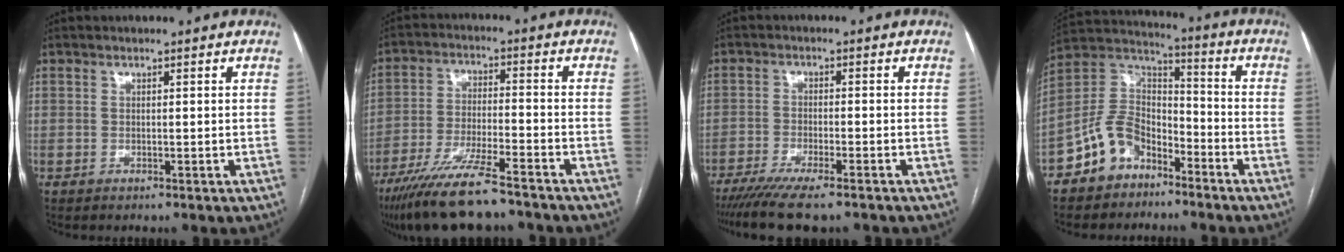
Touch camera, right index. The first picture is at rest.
{"total": 13.2, "force": [-10.3, 1.7, 8.0], "torque": [-0.148, -0.032, -0.178]}
{"total": 10.0, "force": [-8.0, 1.4, 5.9], "torque": [-0.087, -0.020, -0.125]}
{"total": 10.4, "force": [-6.6, 6.6, 4.7], "torque": [-0.102, 0.034, -0.130]}